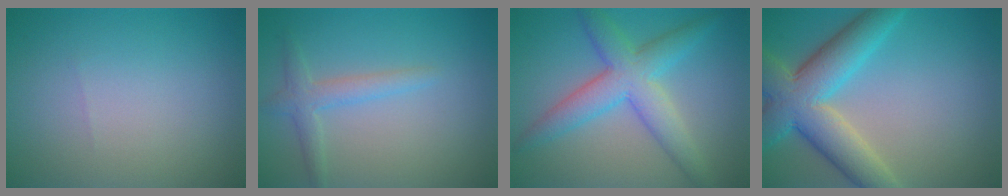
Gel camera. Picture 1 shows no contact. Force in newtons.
{"total": 2.2, "press": 2.2, "slide": 0.1}
{"total": 5.8, "press": 5.8, "slide": 0.1}
{"total": 8.4, "press": 8.4, "slide": 0.4}